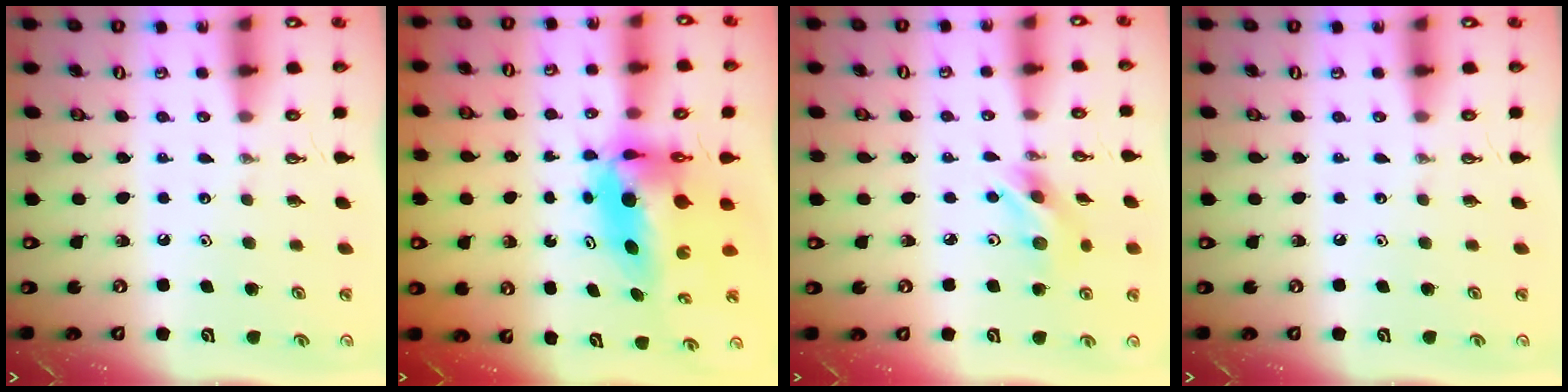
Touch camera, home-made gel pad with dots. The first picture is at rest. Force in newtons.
{"total": 9.3, "press": 8.9, "slide": 2.8}
{"total": 7.8, "press": 7.8, "slide": 0.3}
{"total": 0.0}